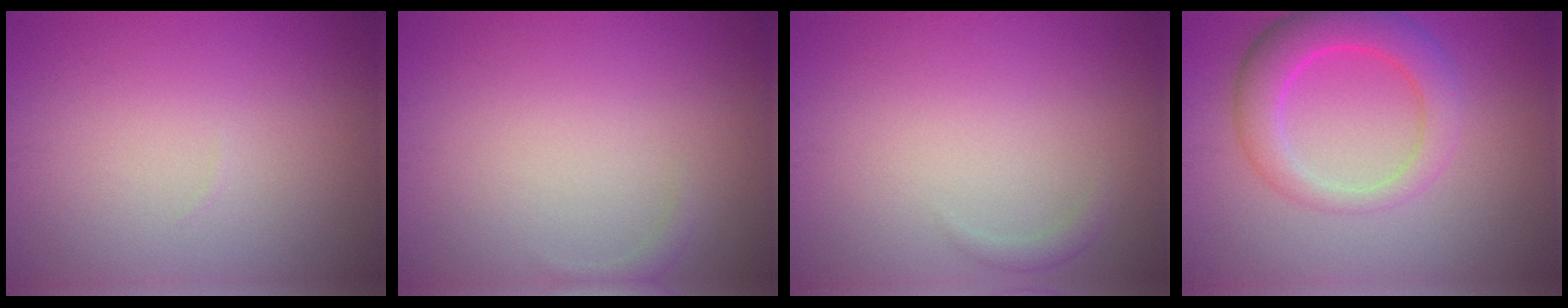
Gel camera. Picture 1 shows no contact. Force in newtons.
{"total": 0.7, "press": 0.7, "slide": 0.1}
{"total": 0.9, "press": 0.9, "slide": 0.1}
{"total": 5.3, "press": 5.3, "slide": 0.2}